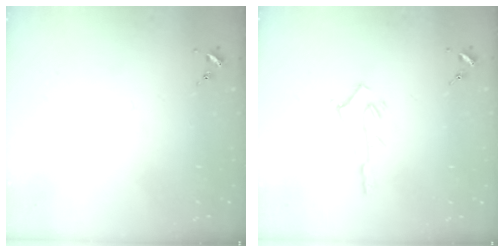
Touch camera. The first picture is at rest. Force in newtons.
{"total": 2.9, "press": 2.8, "slide": 0.4}